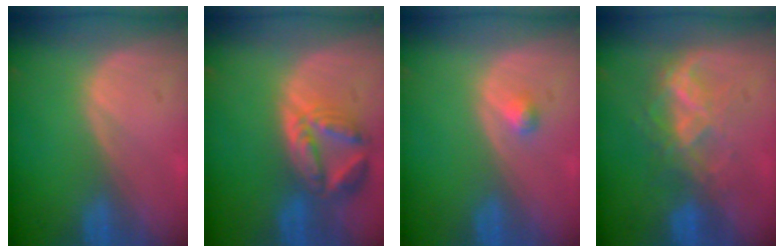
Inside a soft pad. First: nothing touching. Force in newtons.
{"total": 8.1, "press": 7.2, "slide": 3.7}
{"total": 1.3, "press": 1.2, "slide": 0.1}
{"total": 6.9, "press": 6.0, "slide": 3.5}